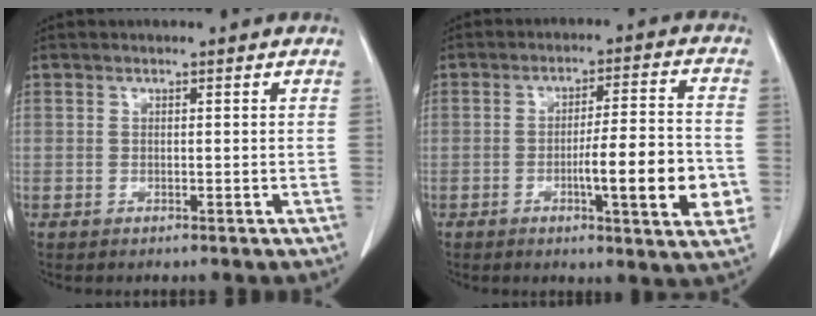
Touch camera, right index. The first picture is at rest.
{"total": 12.1, "force": [-3.2, 1.0, 11.7], "torque": [-0.163, -0.003, -0.046]}